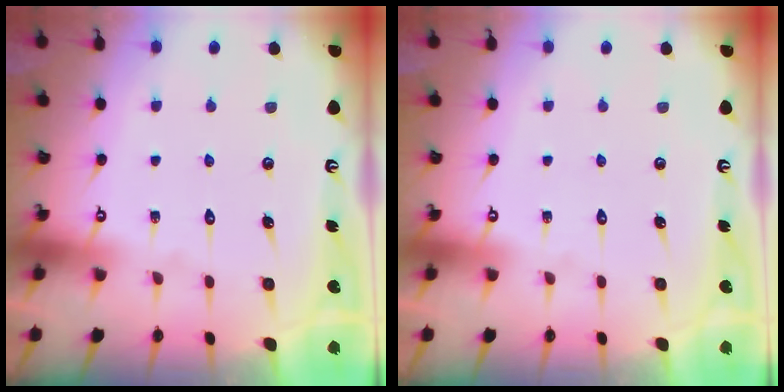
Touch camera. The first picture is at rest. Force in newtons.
{"total": 0.0}